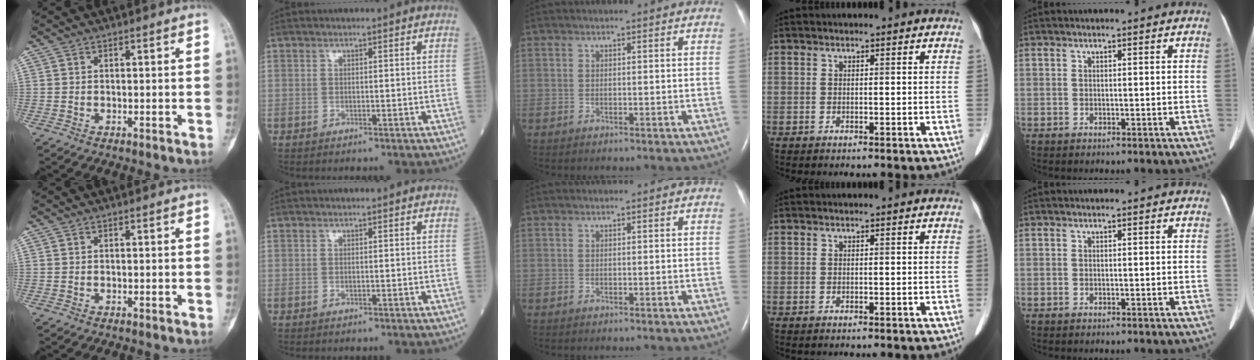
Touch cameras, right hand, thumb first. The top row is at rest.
{}